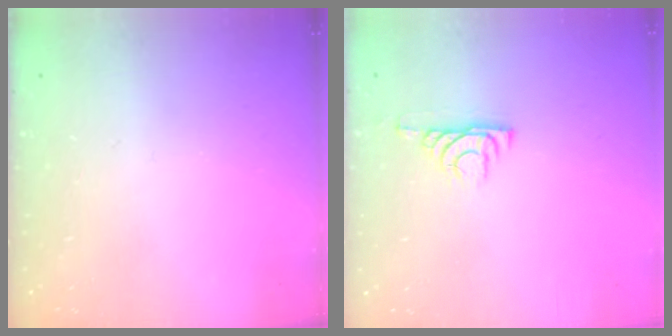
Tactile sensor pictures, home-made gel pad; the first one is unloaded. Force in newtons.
{"total": 5.4, "press": 5.4, "slide": 0.7}